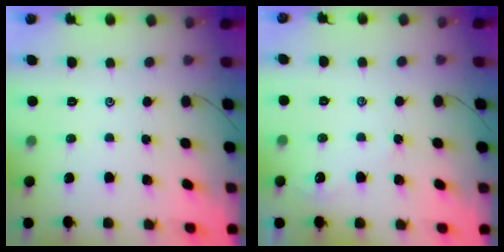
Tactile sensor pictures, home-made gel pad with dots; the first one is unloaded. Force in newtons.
{"total": 1.4, "press": 1.4, "slide": 0.2}